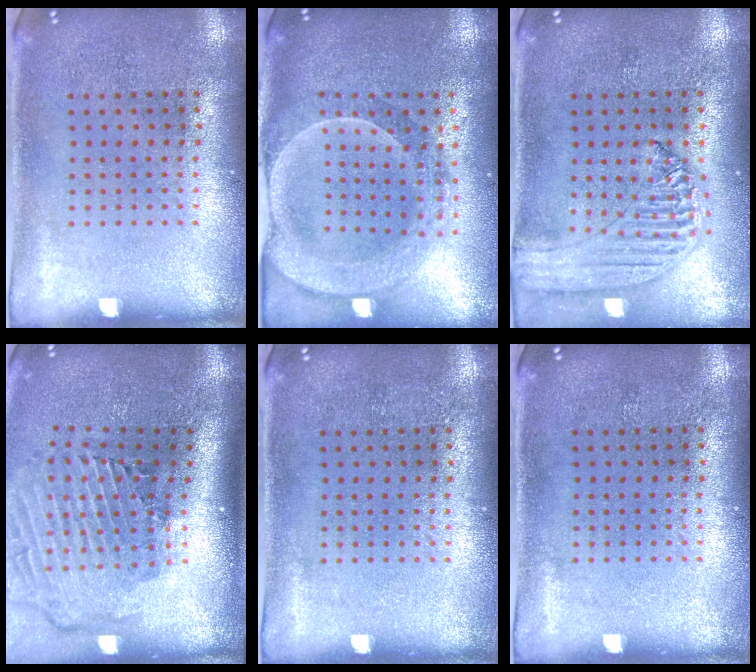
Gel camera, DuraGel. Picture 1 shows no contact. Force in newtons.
{"total": 2.2, "press": 2.0, "slide": 0.9}
{"total": 1.3, "press": 1.2, "slide": 0.2}
{"total": 2.9, "press": 2.0, "slide": 2.1}
{"total": 0.0}
{"total": 0.0}